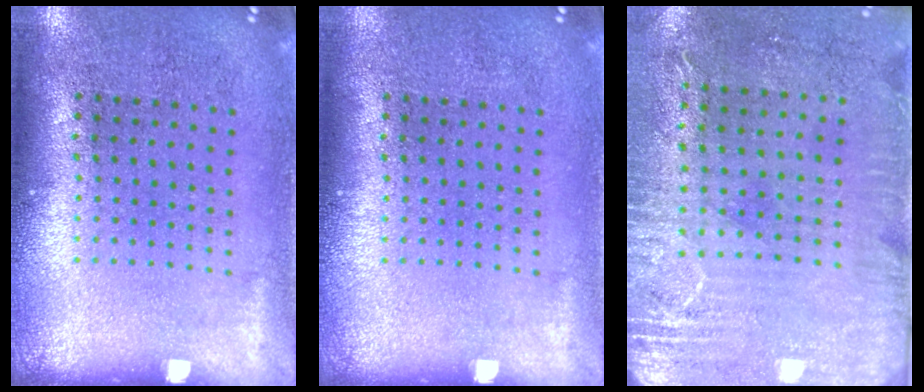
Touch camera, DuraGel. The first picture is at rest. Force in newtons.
{"total": 0.0}
{"total": 3.0, "press": 2.4, "slide": 1.7}